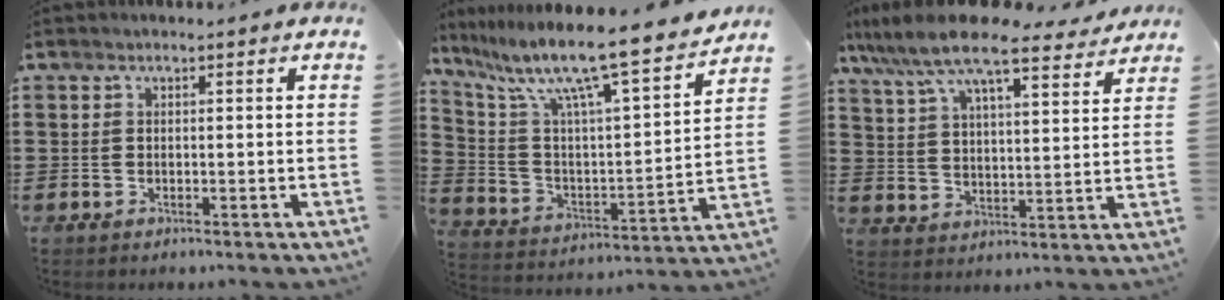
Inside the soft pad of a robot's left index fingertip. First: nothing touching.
{"total": 11.1, "force": [9.0, 0.4, 6.5], "torque": [-0.153, -0.071, 0.142]}
{"total": 10.6, "force": [9.0, 1.7, 5.3], "torque": [-0.138, -0.039, 0.155]}